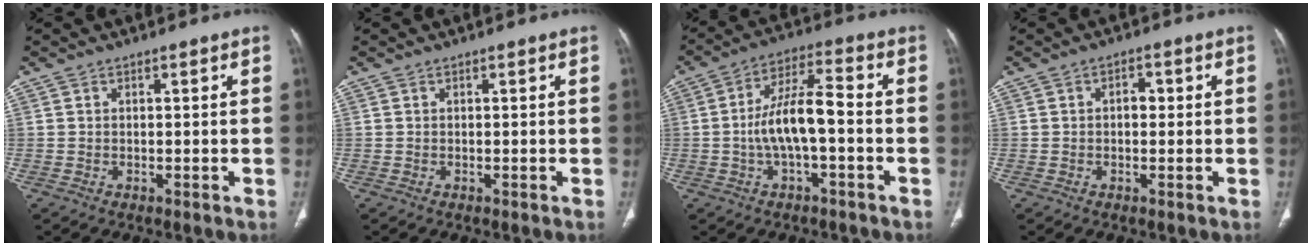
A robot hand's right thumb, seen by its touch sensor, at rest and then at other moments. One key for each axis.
{"total": 0.0}
{"total": 10.2, "fx": -1.7, "fy": 3.5, "fz": 9.4, "tx": -0.184, "ty": 0.037, "tz": -0.034}
{"total": 2.3, "fx": 0.1, "fy": 1.5, "fz": 1.7, "tx": -0.017, "ty": 0.009, "tz": -0.002}